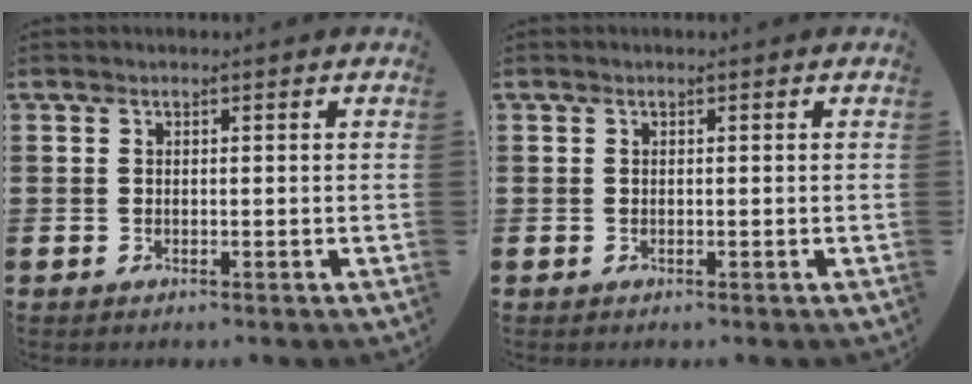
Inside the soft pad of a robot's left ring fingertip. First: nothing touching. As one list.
[{"total": 0.0}]